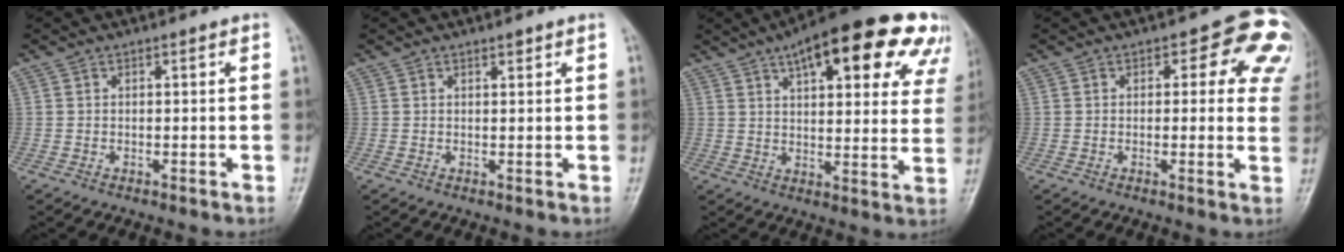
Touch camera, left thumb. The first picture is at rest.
{"total": 1.0, "force": [0.8, 0.3, 0.5], "torque": [-0.006, -0.005, 0.011]}
{"total": 24.9, "force": [13.5, 8.9, 18.9], "torque": [-0.230, -0.006, 0.171]}
{"total": 10.4, "force": [4.2, 5.7, 7.5], "torque": [-0.026, -0.009, 0.031]}